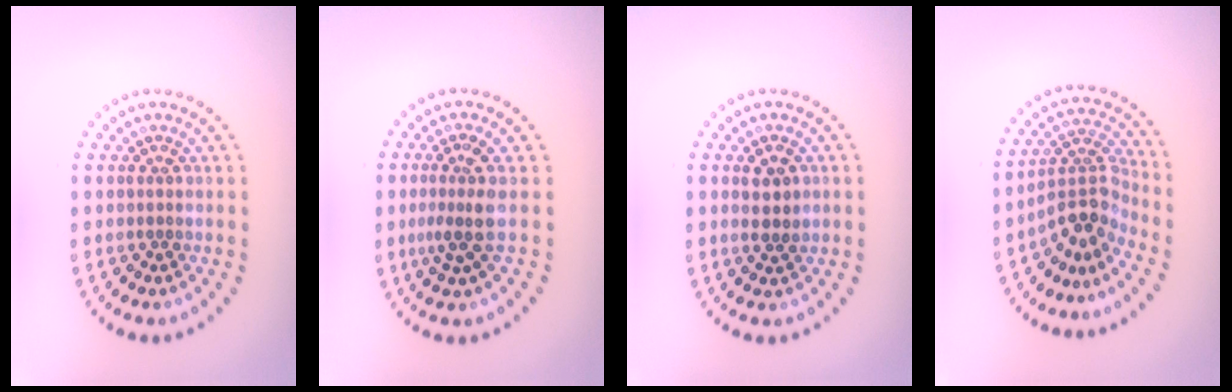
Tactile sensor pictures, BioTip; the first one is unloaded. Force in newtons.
{"total": 2.6, "press": 2.0, "slide": 1.8}
{"total": 2.2, "press": 2.1, "slide": 0.5}
{"total": 3.9, "press": 2.6, "slide": 2.8}